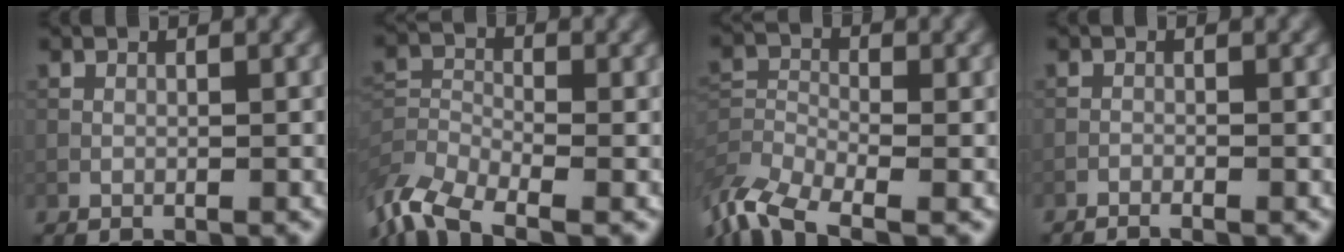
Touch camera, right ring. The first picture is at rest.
{"total": 7.7, "force": [-6.0, 2.9, 3.8], "torque": [-0.077, -0.011, -0.122]}
{"total": 7.8, "force": [-5.9, 2.8, 4.2], "torque": [-0.089, -0.012, -0.120]}
{"total": 1.1, "force": [-1.0, -0.1, 0.4], "torque": [-0.016, 0.002, -0.022]}